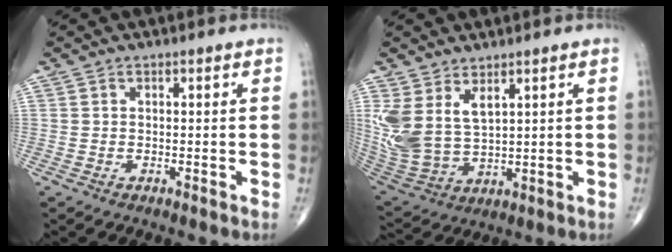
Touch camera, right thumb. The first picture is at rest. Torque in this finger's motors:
{"motor_torque": [-0.59, 0.94, 0.85, 0.82, 0.10]}